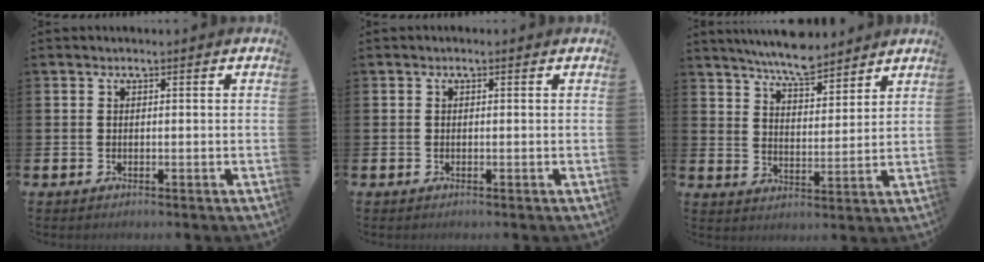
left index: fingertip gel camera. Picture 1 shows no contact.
{"total": 0.0}
{"total": 7.2, "force": [6.8, 1.3, 1.9], "torque": [-0.058, -0.028, 0.125]}